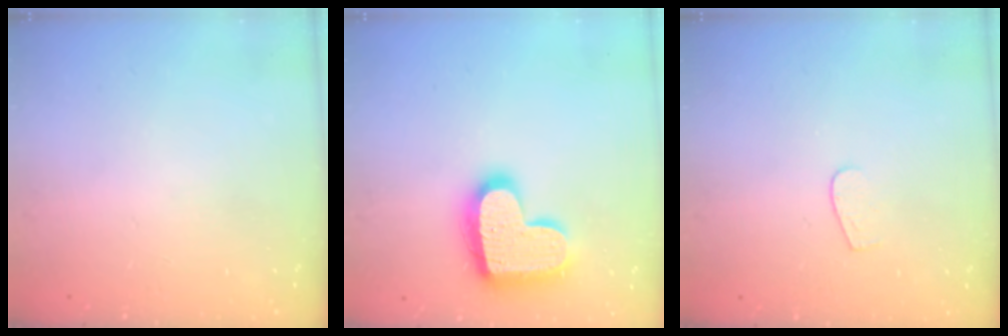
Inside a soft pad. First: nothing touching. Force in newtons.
{"total": 19.3, "press": 19.3, "slide": 1.3}
{"total": 3.3, "press": 3.3, "slide": 0.2}